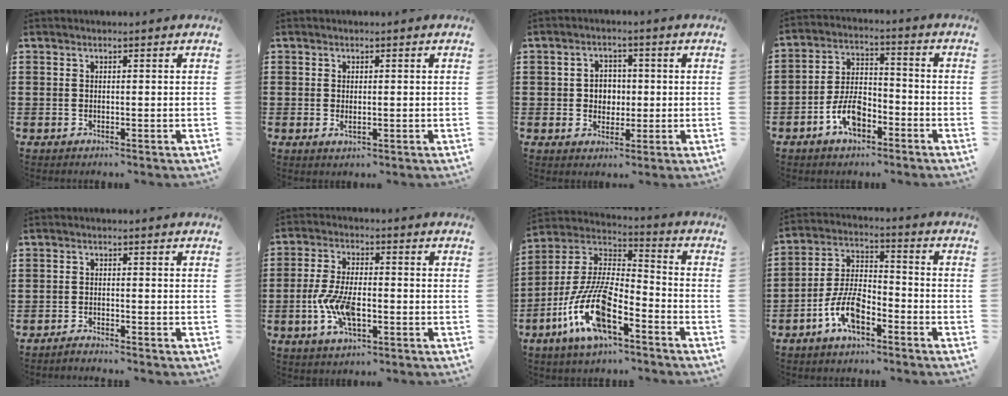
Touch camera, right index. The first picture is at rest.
{"total": 1.2, "force": [0.0, 0.4, 1.1], "torque": [-0.022, 0.000, 0.000]}
{"total": 3.5, "force": [-0.1, 3.2, 1.4], "torque": [-0.039, 0.009, -0.006]}
{"total": 7.4, "force": [-3.9, 4.0, 4.8], "torque": [-0.106, 0.011, -0.075]}
{"total": 1.4, "force": [-1.4, -0.1, 0.0], "torque": [-0.003, 0.003, -0.029]}
{"total": 8.1, "force": [-2.3, 3.7, 6.9], "torque": [-0.158, -0.004, -0.045]}
{"total": 13.4, "force": [-7.2, 4.3, 10.5], "torque": [-0.245, -0.007, -0.144]}
{"total": 8.2, "force": [-4.5, 3.6, 5.8], "torque": [-0.136, 0.004, -0.087]}